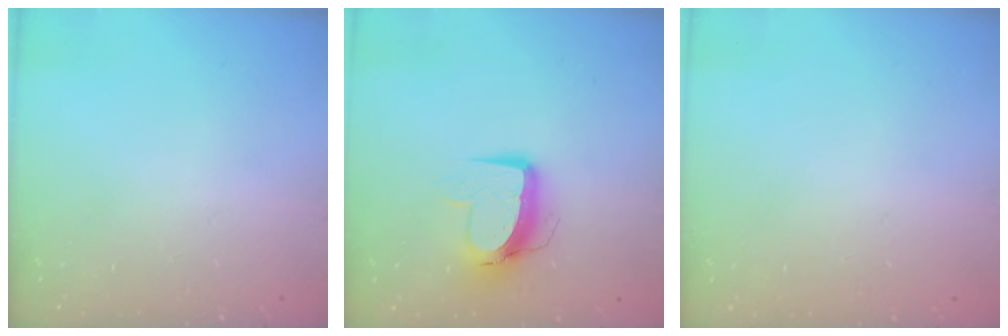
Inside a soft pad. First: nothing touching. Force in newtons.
{"total": 10.5, "press": 10.5, "slide": 0.7}
{"total": 0.0}